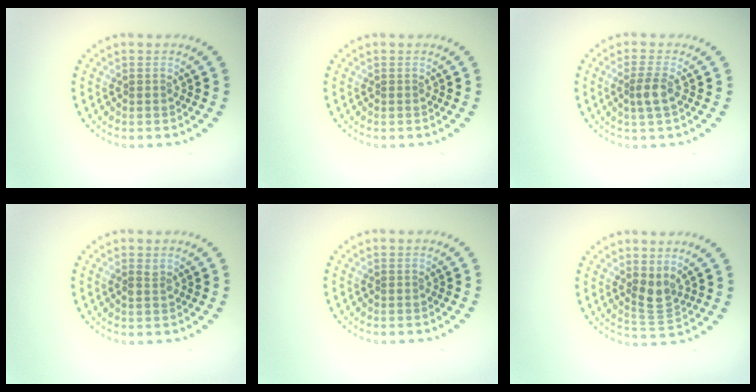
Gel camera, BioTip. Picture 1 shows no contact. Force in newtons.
{"total": 0.0}
{"total": 2.1, "press": 1.7, "slide": 1.1}
{"total": 0.7, "press": 0.7, "slide": 0.1}
{"total": 0.0}
{"total": 2.2, "press": 1.8, "slide": 1.4}